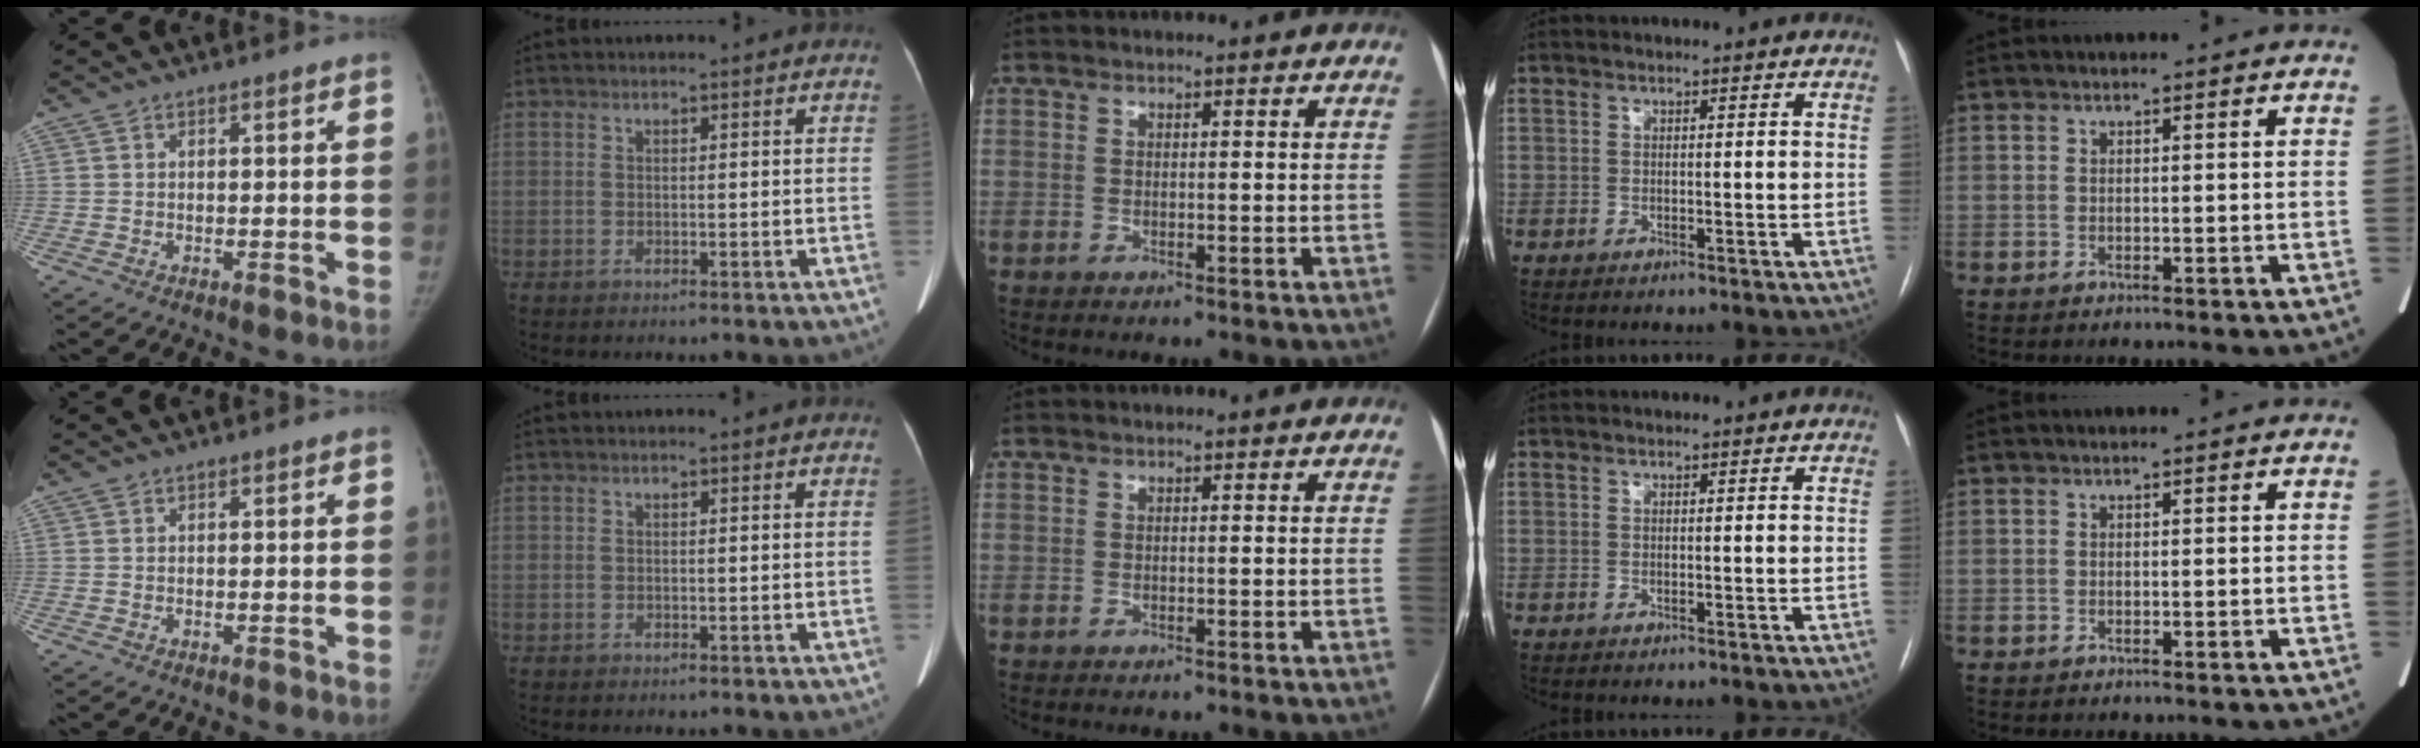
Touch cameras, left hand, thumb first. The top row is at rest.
{}